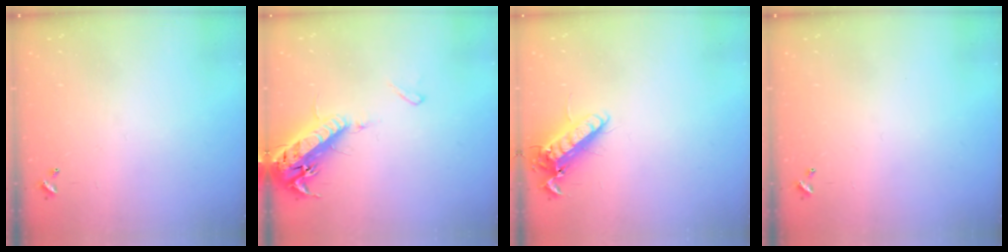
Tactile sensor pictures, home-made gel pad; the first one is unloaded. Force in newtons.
{"total": 17.4, "press": 16.9, "slide": 4.1}
{"total": 12.5, "press": 12.3, "slide": 2.1}
{"total": 0.0}